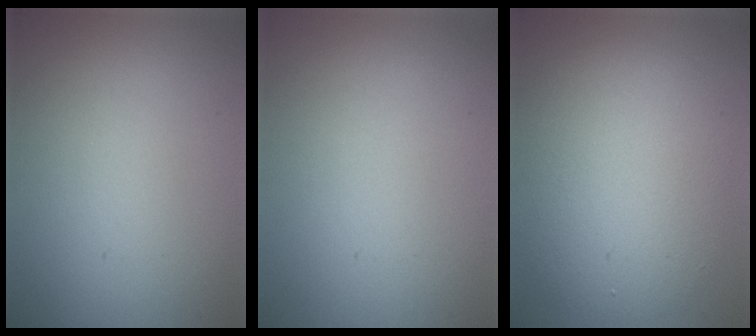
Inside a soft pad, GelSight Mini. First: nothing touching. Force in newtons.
{"total": 0.0}
{"total": 7.2, "press": 7.2, "slide": 0.3}